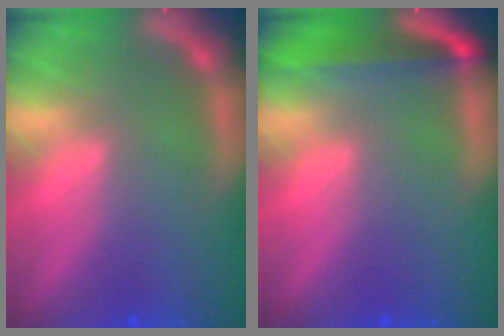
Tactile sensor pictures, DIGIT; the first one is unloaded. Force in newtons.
{"total": 4.4}